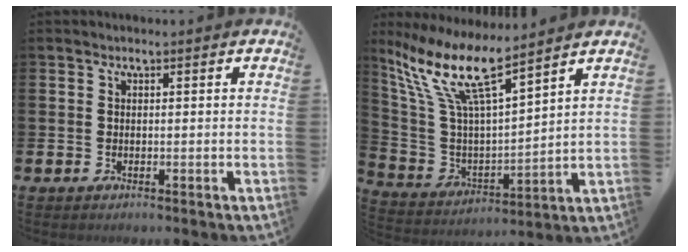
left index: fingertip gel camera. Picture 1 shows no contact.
{"total": 11.1, "force": [8.4, 2.3, 6.9], "torque": [-0.166, -0.051, 0.144]}